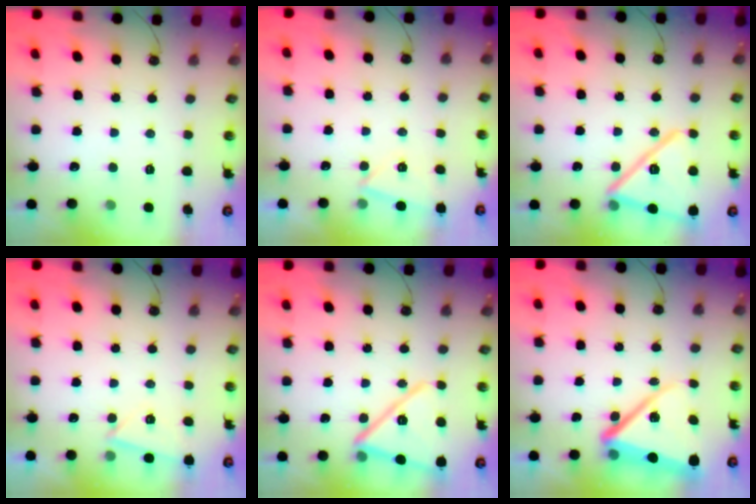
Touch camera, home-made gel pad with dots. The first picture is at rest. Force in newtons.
{"total": 3.9, "press": 2.7, "slide": 2.8}
{"total": 17.0, "press": 17.0, "slide": 1.5}
{"total": 2.7, "press": 2.4, "slide": 1.2}
{"total": 15.3, "press": 15.2, "slide": 1.4}
{"total": 13.7, "press": 13.7, "slide": 1.1}